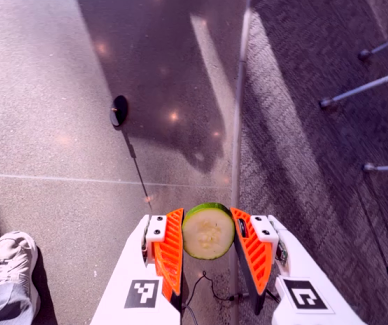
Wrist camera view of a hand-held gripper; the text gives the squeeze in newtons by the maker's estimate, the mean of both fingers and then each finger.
{"total": 11.1, "left": 11.8, "right": 10.4}